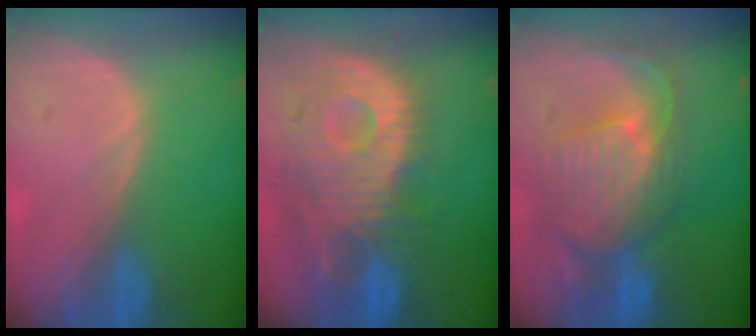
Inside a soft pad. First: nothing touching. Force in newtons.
{"total": 12.3, "press": 10.8, "slide": 5.9}
{"total": 10.6, "press": 9.4, "slide": 4.9}